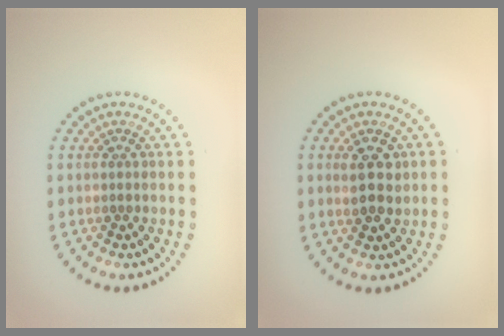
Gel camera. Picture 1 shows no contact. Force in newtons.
{"total": 2.7, "press": 2.6, "slide": 0.6}